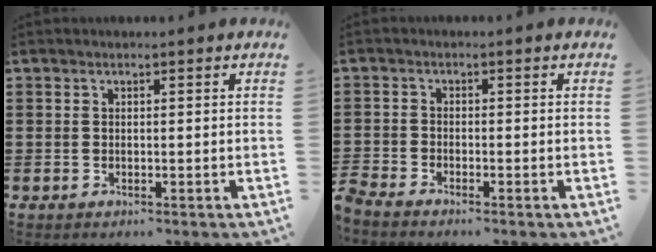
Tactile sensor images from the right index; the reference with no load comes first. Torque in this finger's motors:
{"motor_torque": [2.14, 0.00, 1.05, 0.21]}